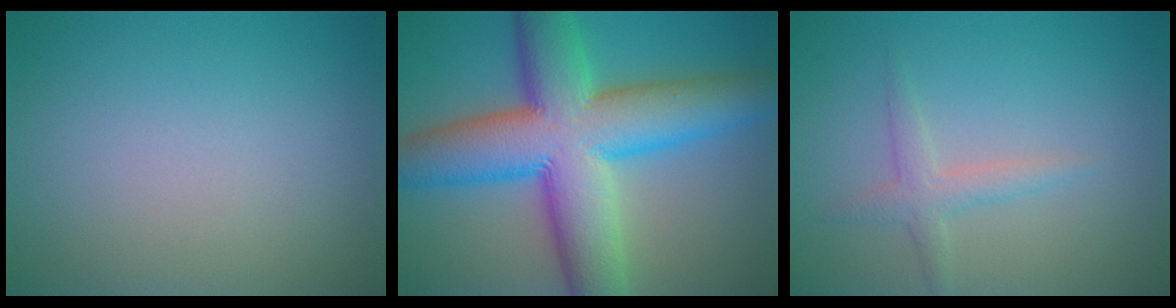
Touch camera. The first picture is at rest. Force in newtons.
{"total": 13.3, "press": 13.3, "slide": 0.4}
{"total": 1.9, "press": 1.9, "slide": 0.0}